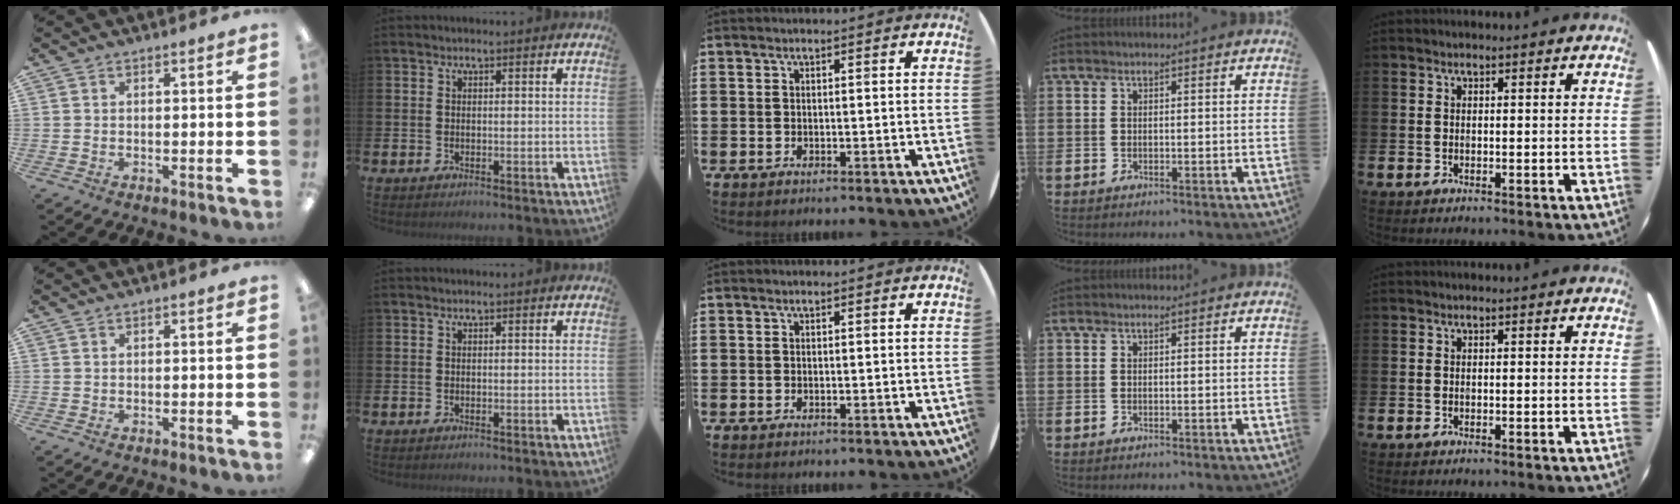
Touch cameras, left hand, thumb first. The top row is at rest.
{}